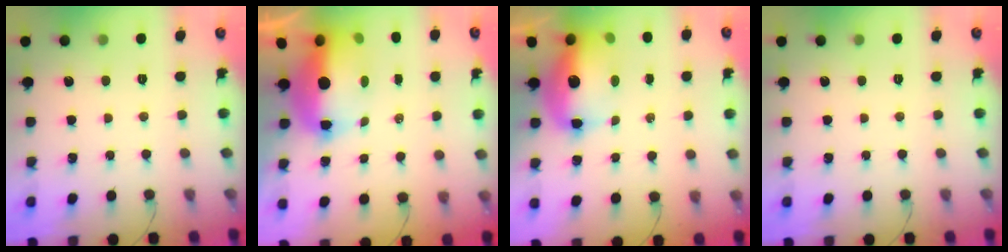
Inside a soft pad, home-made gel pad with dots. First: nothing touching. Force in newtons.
{"total": 12.4, "press": 12.1, "slide": 2.6}
{"total": 14.7, "press": 14.3, "slide": 3.2}
{"total": 0.0}